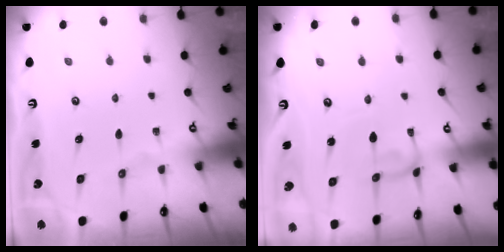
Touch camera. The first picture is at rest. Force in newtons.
{"total": 2.0, "press": 2.0, "slide": 0.1}